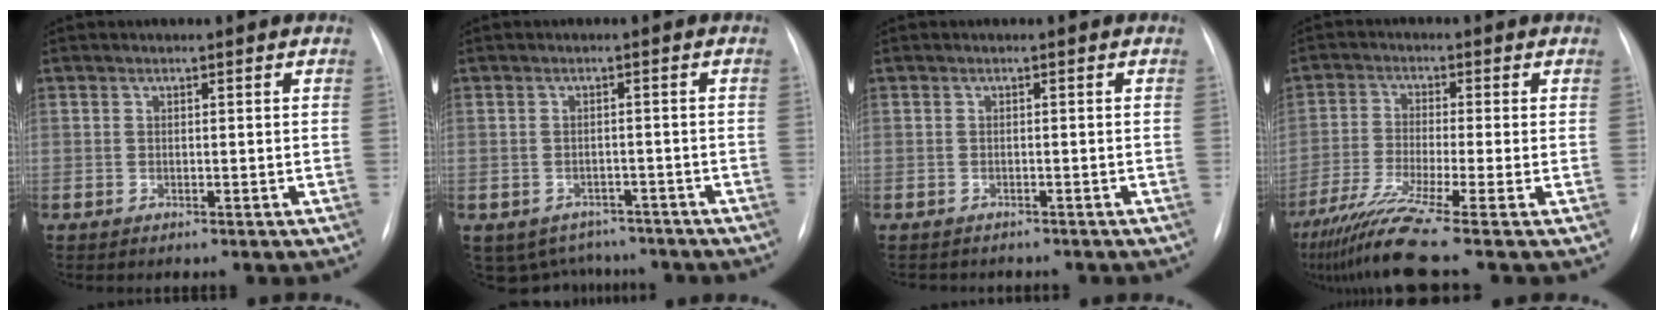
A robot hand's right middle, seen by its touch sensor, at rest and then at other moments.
{"total": 7.2, "force": [-5.9, 4.0, 0.6], "torque": [-0.007, 0.016, -0.069]}
{"total": 3.6, "force": [-3.2, 1.3, 1.1], "torque": [-0.013, -0.003, -0.036]}
{"total": 9.0, "force": [-6.7, -2.4, 5.5], "torque": [-0.105, -0.037, -0.121]}